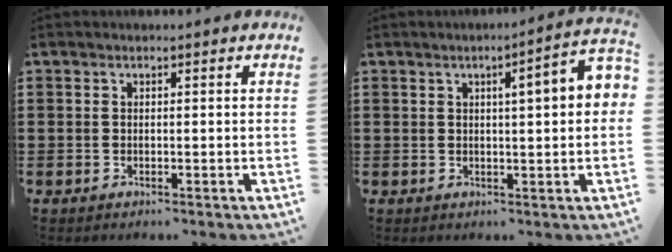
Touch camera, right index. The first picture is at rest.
{"total": 4.8, "force": [0.8, 0.4, 4.7], "torque": [-0.078, -0.004, 0.007]}